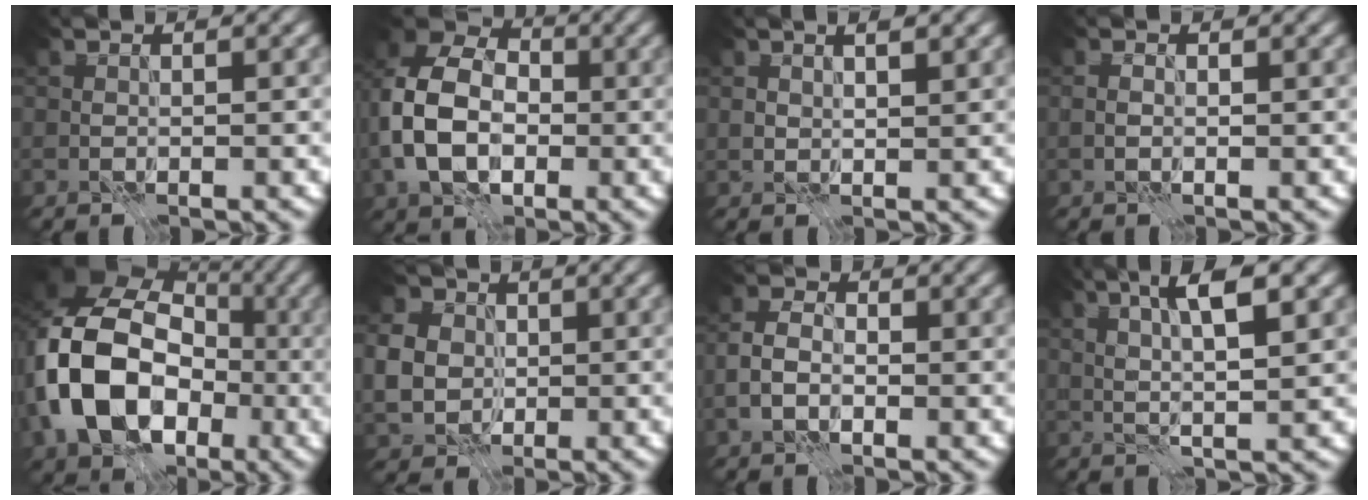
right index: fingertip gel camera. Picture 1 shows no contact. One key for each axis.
{"total": 10.4, "fx": -1.5, "fy": 7.4, "fz": 7.1, "tx": -0.164, "ty": -0.002, "tz": -0.040}
{"total": 2.1, "fx": 1.2, "fy": 0.9, "fz": 1.4, "tx": -0.026, "ty": -0.001, "tz": 0.023}
{"total": 1.0, "fx": -0.1, "fy": 0.5, "fz": 0.8, "tx": -0.018, "ty": 0.000, "tz": -0.001}
{"total": 14.6, "fx": -2.5, "fy": 11.0, "fz": 9.2, "tx": -0.195, "ty": -0.009, "tz": -0.051}
{"total": 4.9, "fx": 0.2, "fy": 4.3, "fz": 2.3, "tx": -0.061, "ty": 0.003, "tz": 0.003}
{"total": 2.7, "fx": -0.9, "fy": 1.8, "fz": 1.8, "tx": -0.036, "ty": 0.005, "tz": -0.024}
{"total": 5.4, "fx": 2.1, "fy": 1.0, "fz": 4.9, "tx": -0.086, "ty": 0.004, "tz": 0.036}